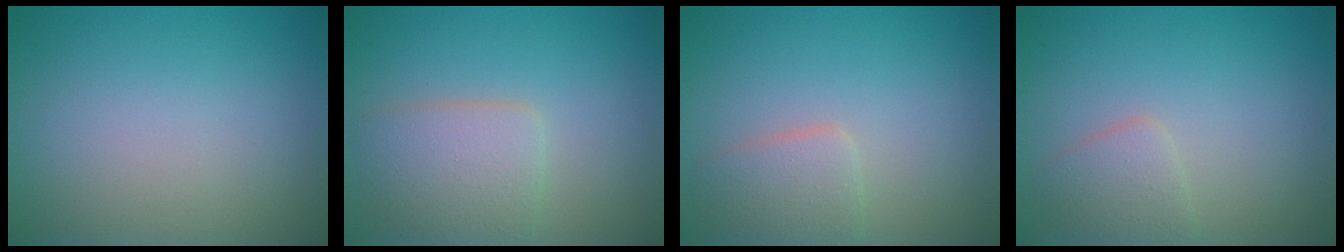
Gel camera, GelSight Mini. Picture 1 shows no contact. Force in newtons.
{"total": 3.5, "press": 3.5, "slide": 0.2}
{"total": 2.4, "press": 2.4, "slide": 0.1}
{"total": 1.9, "press": 1.9, "slide": 0.0}